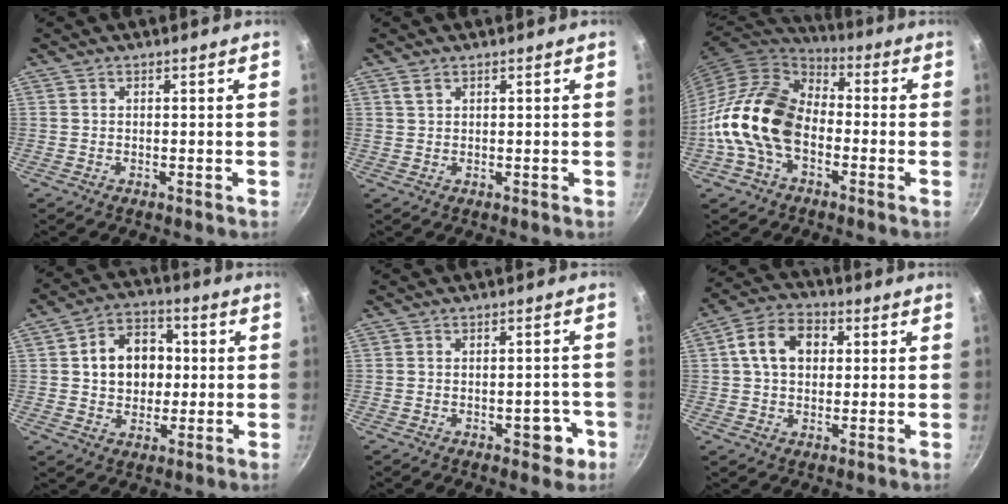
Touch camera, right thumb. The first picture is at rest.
{"total": 1.7, "force": [1.1, 0.9, 1.0], "torque": [-0.018, -0.002, 0.022]}
{"total": 17.5, "force": [-3.8, 11.9, 12.2], "torque": [-0.197, 0.043, -0.091]}
{"total": 11.8, "force": [1.2, 9.2, 7.2], "torque": [-0.079, 0.016, 0.014]}
{"total": 5.0, "force": [-2.1, 2.7, 3.7], "torque": [-0.021, 0.018, -0.023]}
{"total": 10.2, "force": [2.0, 7.5, 6.6], "torque": [-0.091, 0.018, 0.021]}